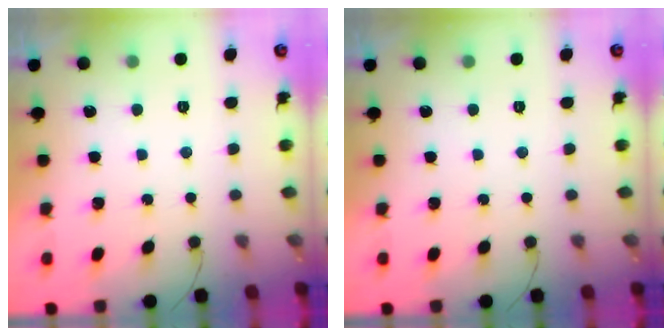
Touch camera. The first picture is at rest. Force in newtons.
{"total": 0.0}